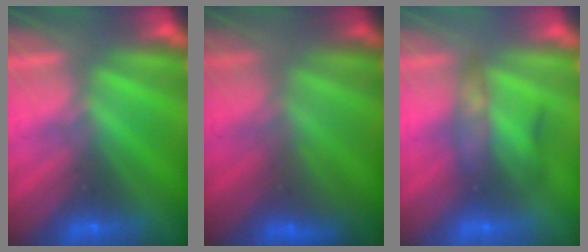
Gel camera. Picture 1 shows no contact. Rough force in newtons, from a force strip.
{"total": 3.1}
{"total": 2.2}